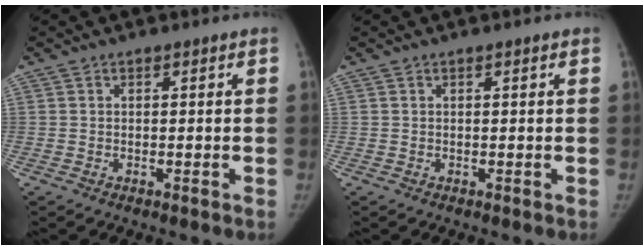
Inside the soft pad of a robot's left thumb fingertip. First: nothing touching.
{"total": 0.0}